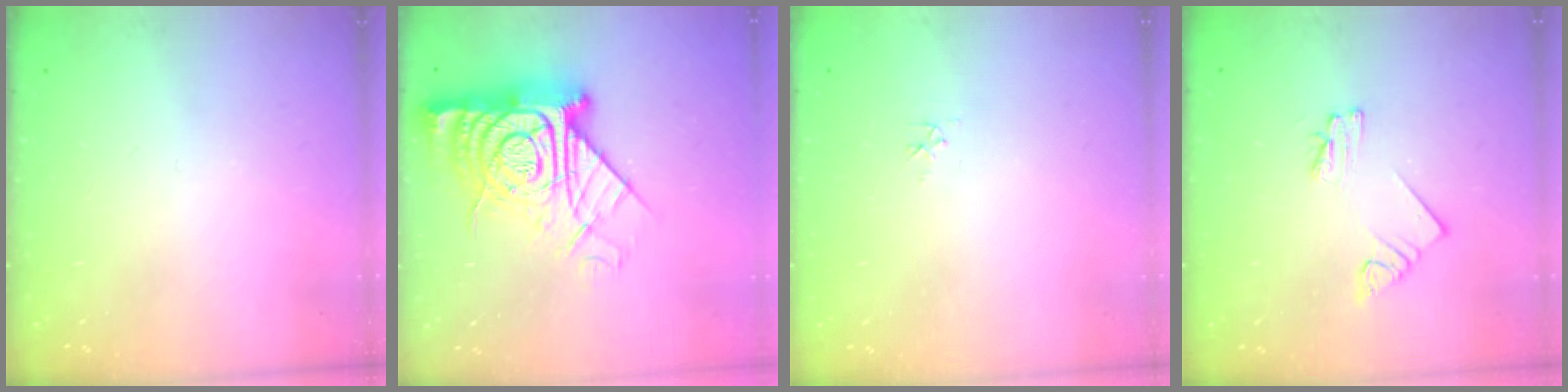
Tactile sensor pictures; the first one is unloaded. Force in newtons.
{"total": 20.5, "press": 20.4, "slide": 1.7}
{"total": 3.6, "press": 3.6, "slide": 0.4}
{"total": 2.3, "press": 2.3, "slide": 0.1}